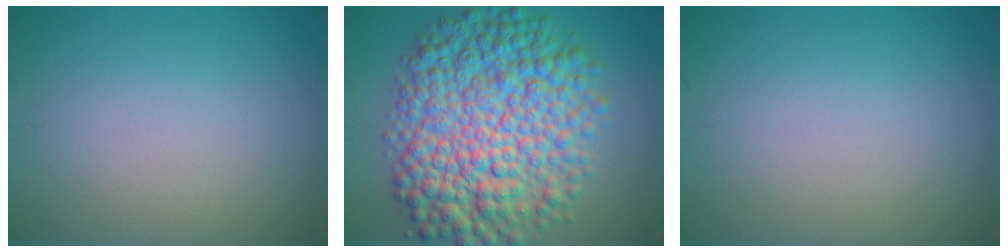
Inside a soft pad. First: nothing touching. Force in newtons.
{"total": 11.9, "press": 11.9, "slide": 0.1}
{"total": 0.0}